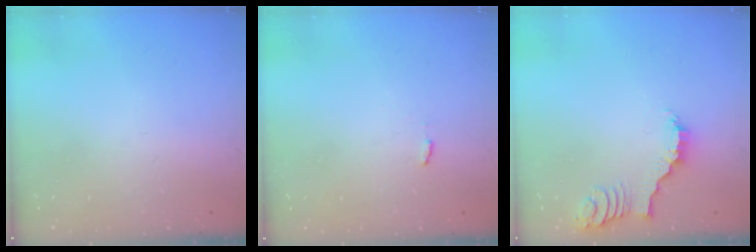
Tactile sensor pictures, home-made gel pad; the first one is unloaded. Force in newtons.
{"total": 2.9, "press": 2.9, "slide": 0.3}
{"total": 2.2, "press": 2.1, "slide": 0.4}